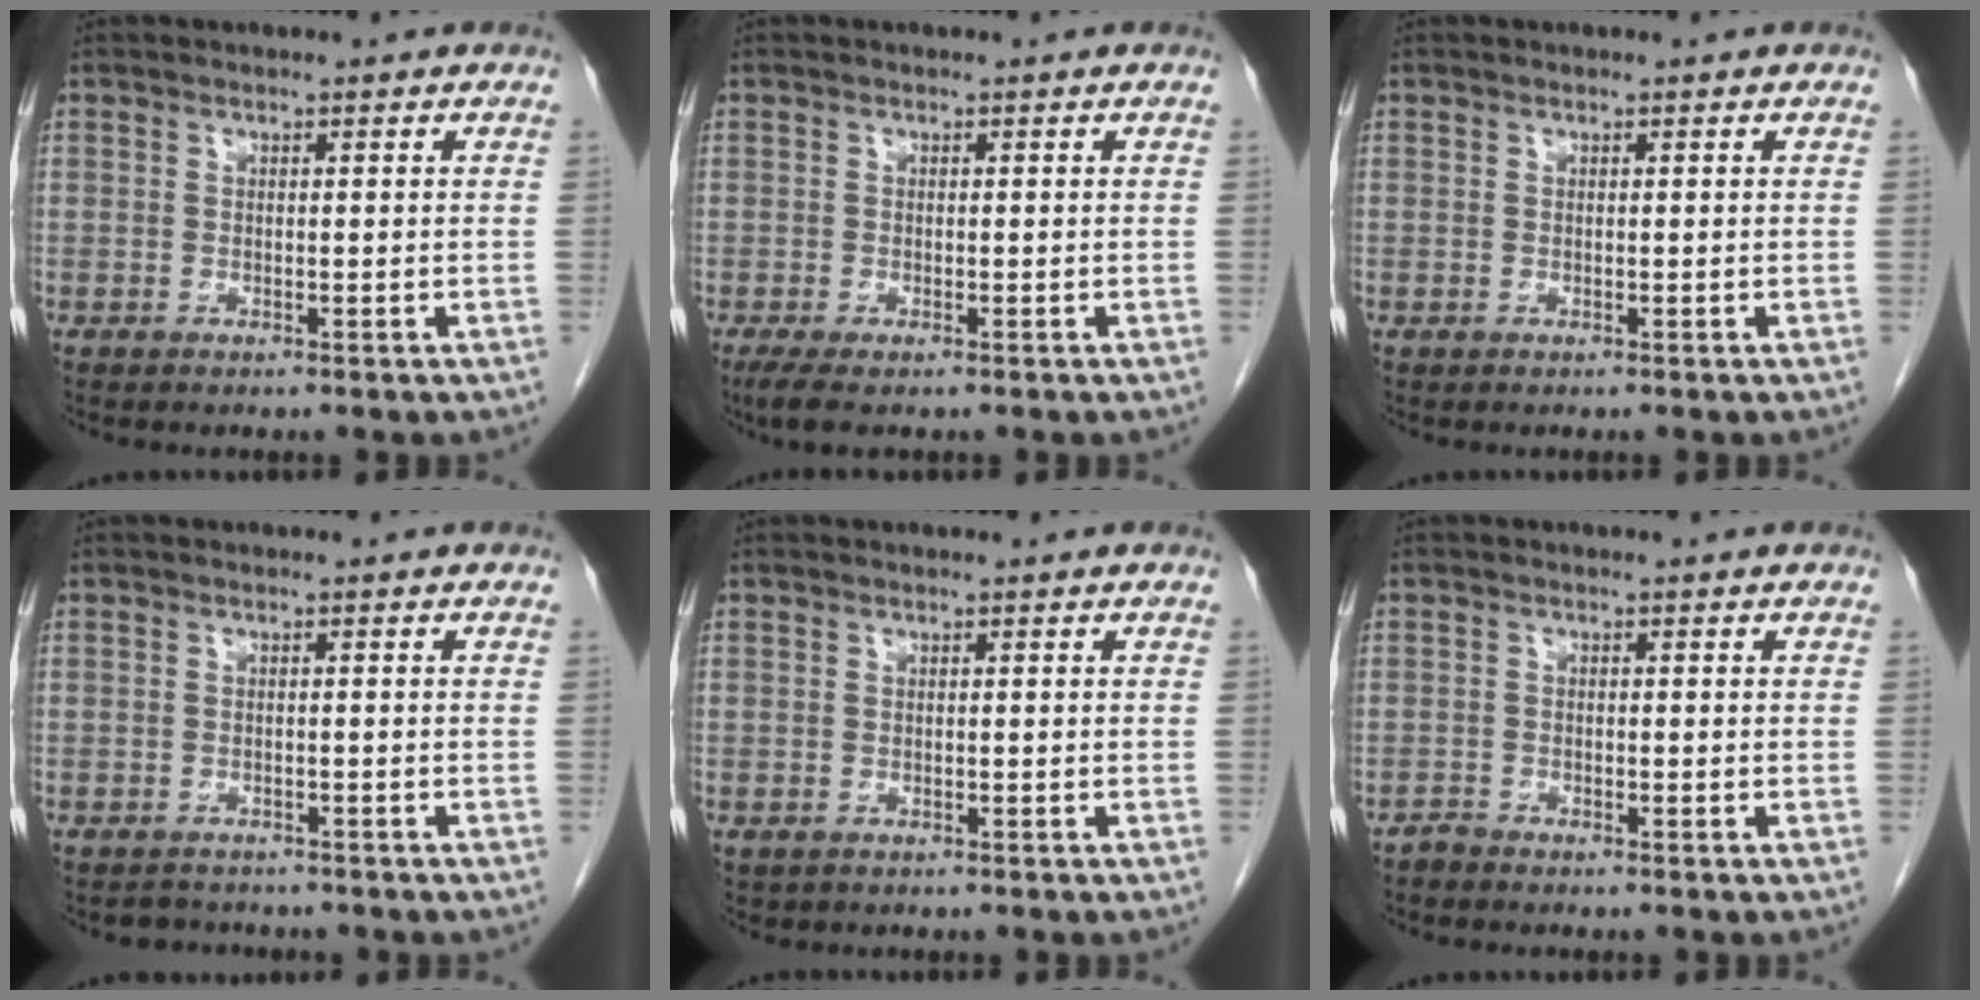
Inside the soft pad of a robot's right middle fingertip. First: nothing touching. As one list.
[{"total": 3.4, "force": [-2.3, 0.9, 2.3], "torque": [-0.042, -0.010, -0.035]}, {"total": 0.0}, {"total": 2.9, "force": [-2.6, 1.1, 0.0], "torque": [-0.007, -0.004, -0.037]}, {"total": 0.5, "force": [-0.2, 0.5, 0.1], "torque": [-0.009, 0.003, 0.001]}, {"total": 1.0, "force": [-0.9, 0.1, -0.1], "torque": [0.001, -0.002, -0.018]}]